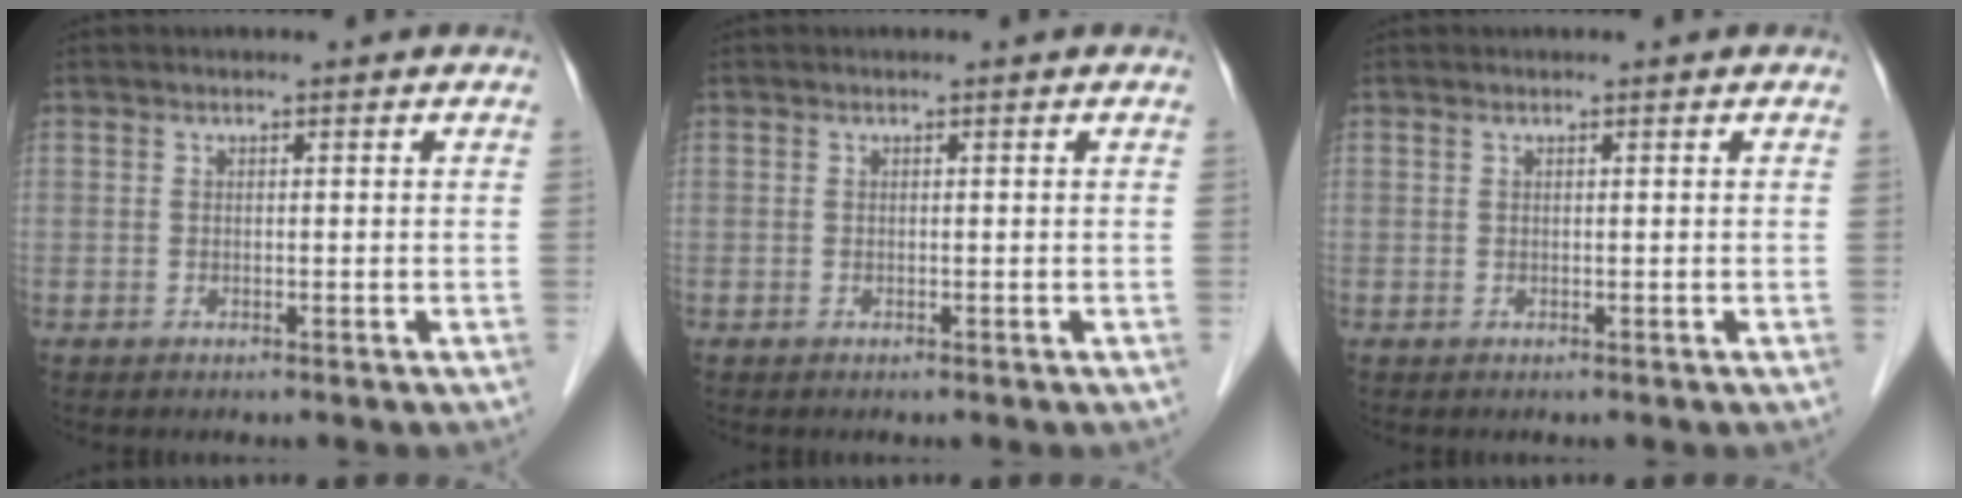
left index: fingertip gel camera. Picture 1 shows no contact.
{"total": 0.0}
{"total": 0.0}